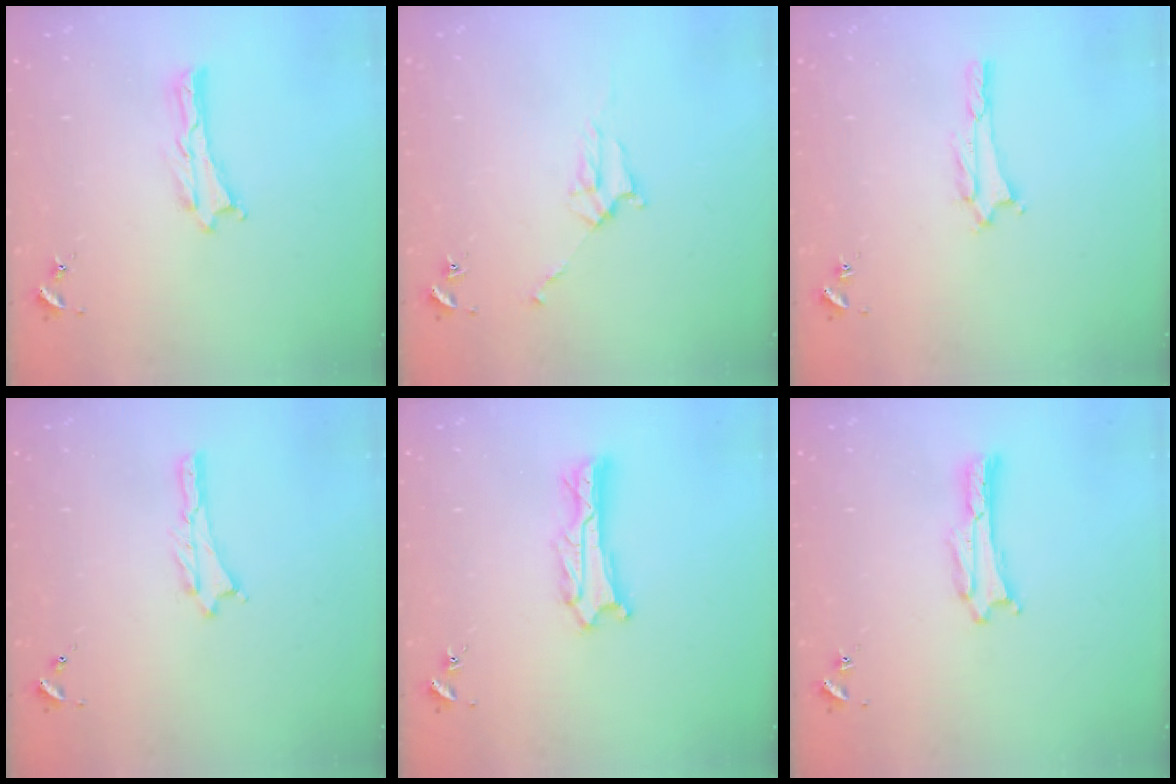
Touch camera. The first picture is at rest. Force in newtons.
{"total": 3.7, "press": 3.6, "slide": 0.5}
{"total": 1.5, "press": 1.5, "slide": 0.3}
{"total": 0.5, "press": 0.5, "slide": 0.2}
{"total": 1.8, "press": 1.8, "slide": 0.2}
{"total": 1.1, "press": 1.1, "slide": 0.0}